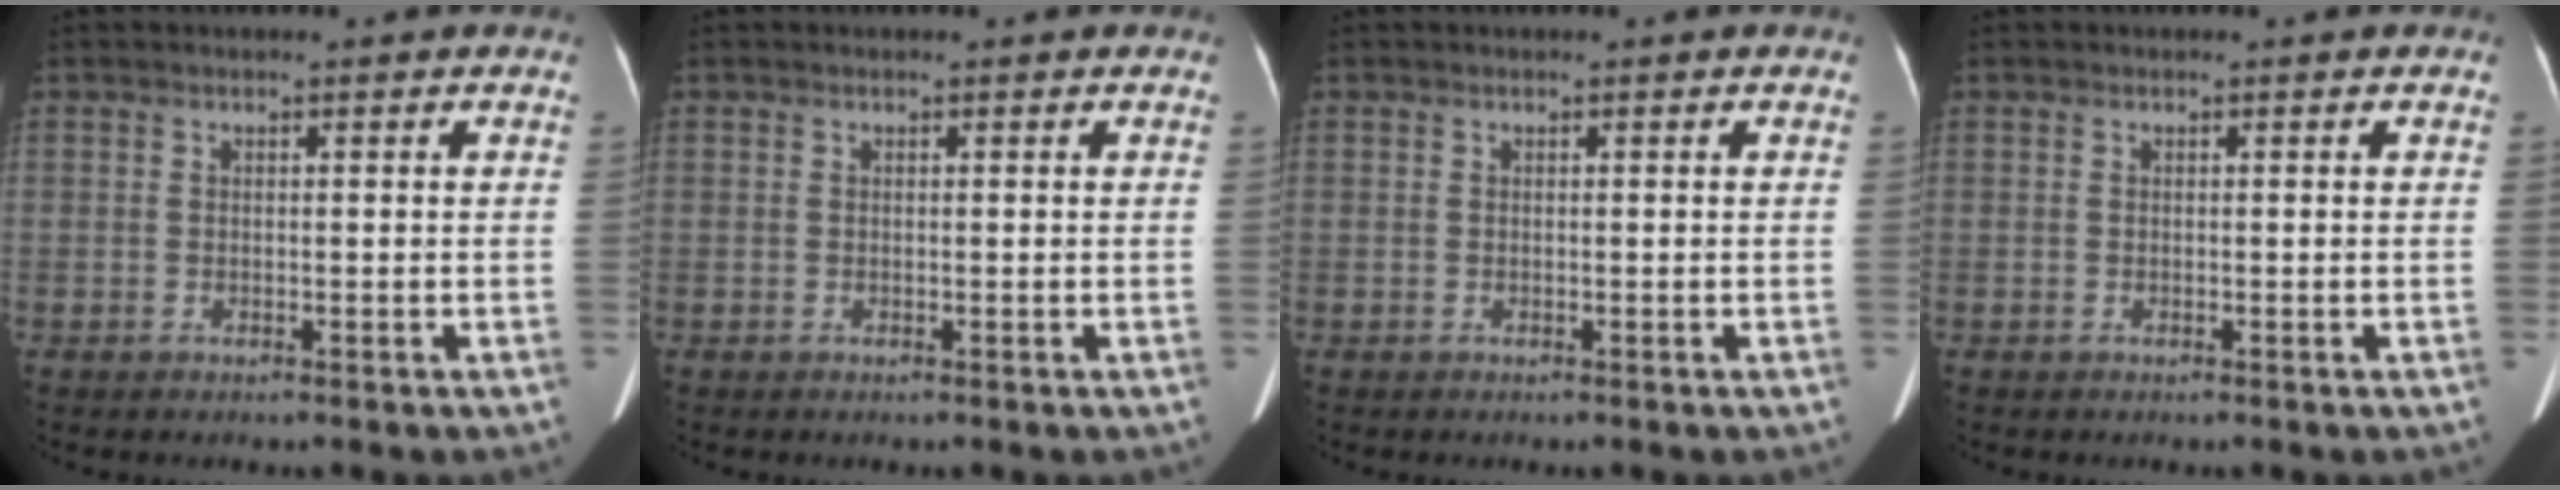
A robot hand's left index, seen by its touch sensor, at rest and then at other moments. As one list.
[{"total": 0.0}, {"total": 0.0}, {"total": 0.0}]